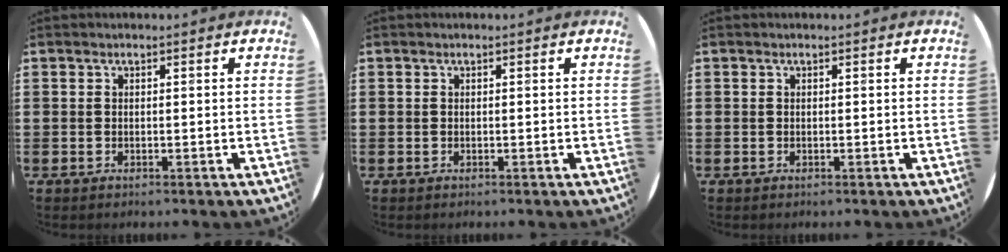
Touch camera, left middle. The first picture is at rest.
{"total": 0.0}
{"total": 0.0}